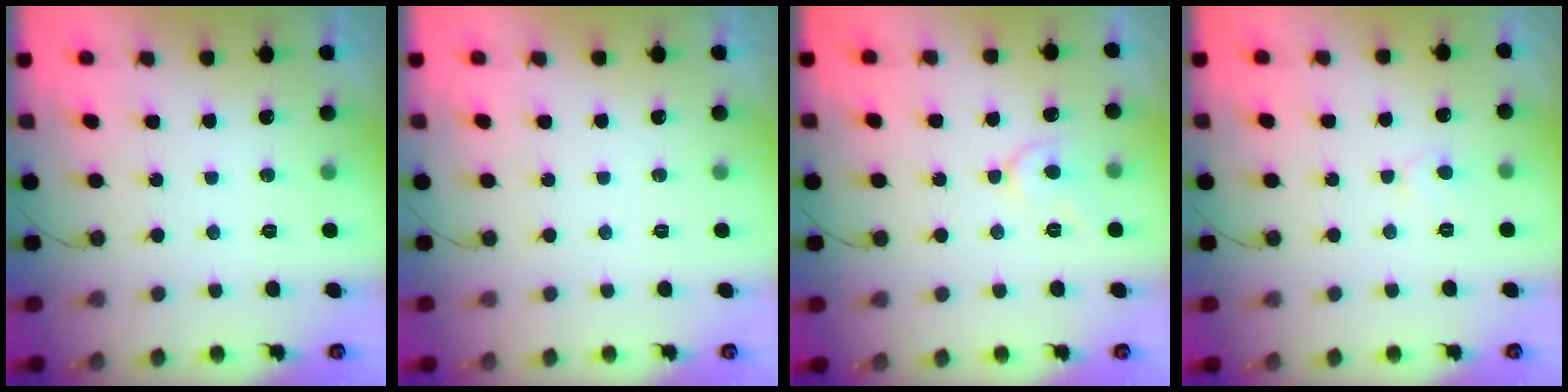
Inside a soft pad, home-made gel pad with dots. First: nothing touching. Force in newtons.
{"total": 0.0}
{"total": 6.5, "press": 6.4, "slide": 0.7}
{"total": 4.0, "press": 3.9, "slide": 0.5}